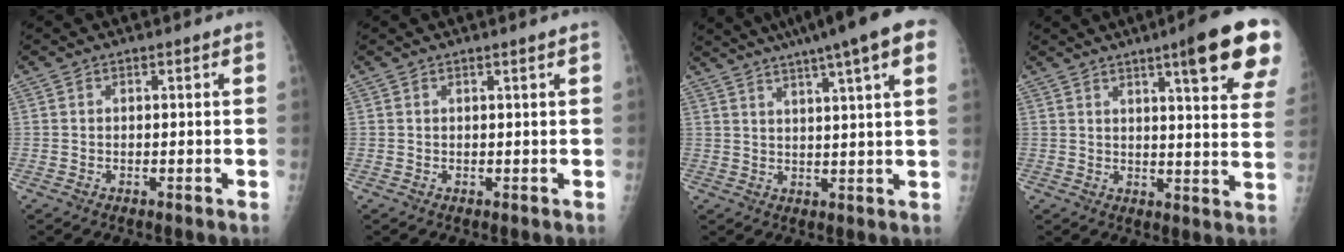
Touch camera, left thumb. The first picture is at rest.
{"total": 0.7, "force": [0.5, -0.3, 0.5], "torque": [-0.020, -0.004, 0.014]}
{"total": 16.2, "force": [9.9, 1.8, 12.8], "torque": [-0.185, 0.009, 0.125]}
{"total": 16.4, "force": [9.6, 2.2, 13.1], "torque": [-0.146, -0.039, 0.113]}